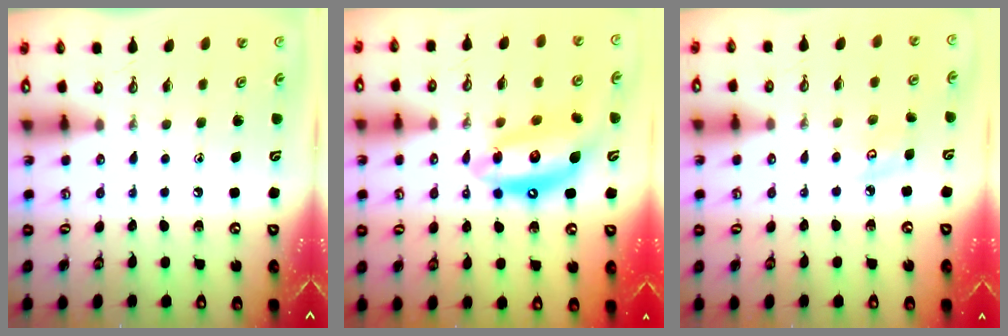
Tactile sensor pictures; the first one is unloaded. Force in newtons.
{"total": 14.6, "press": 14.5, "slide": 1.3}
{"total": 4.7, "press": 4.6, "slide": 0.4}